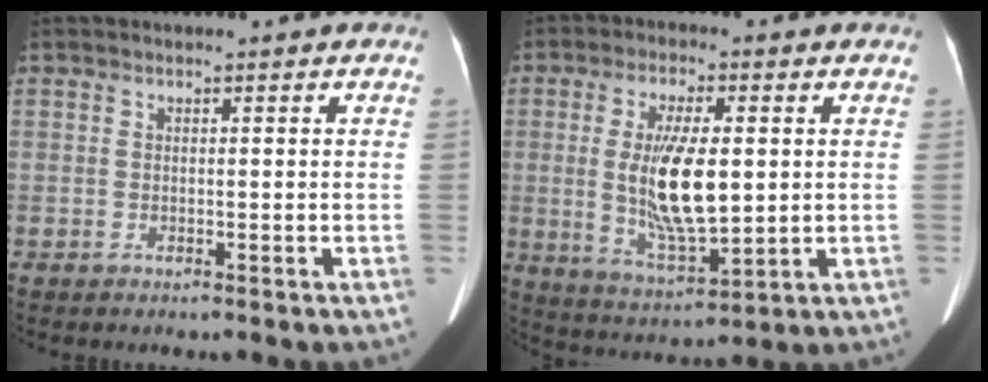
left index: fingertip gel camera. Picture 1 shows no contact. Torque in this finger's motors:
{"motor_torque": [1.81, -0.19, 1.06, 0.21]}